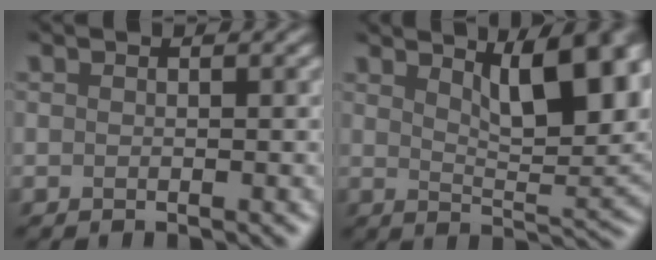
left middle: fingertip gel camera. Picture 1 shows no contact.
{"total": 8.0, "force": [3.7, 1.9, 6.9], "torque": [-0.072, 0.020, 0.061]}